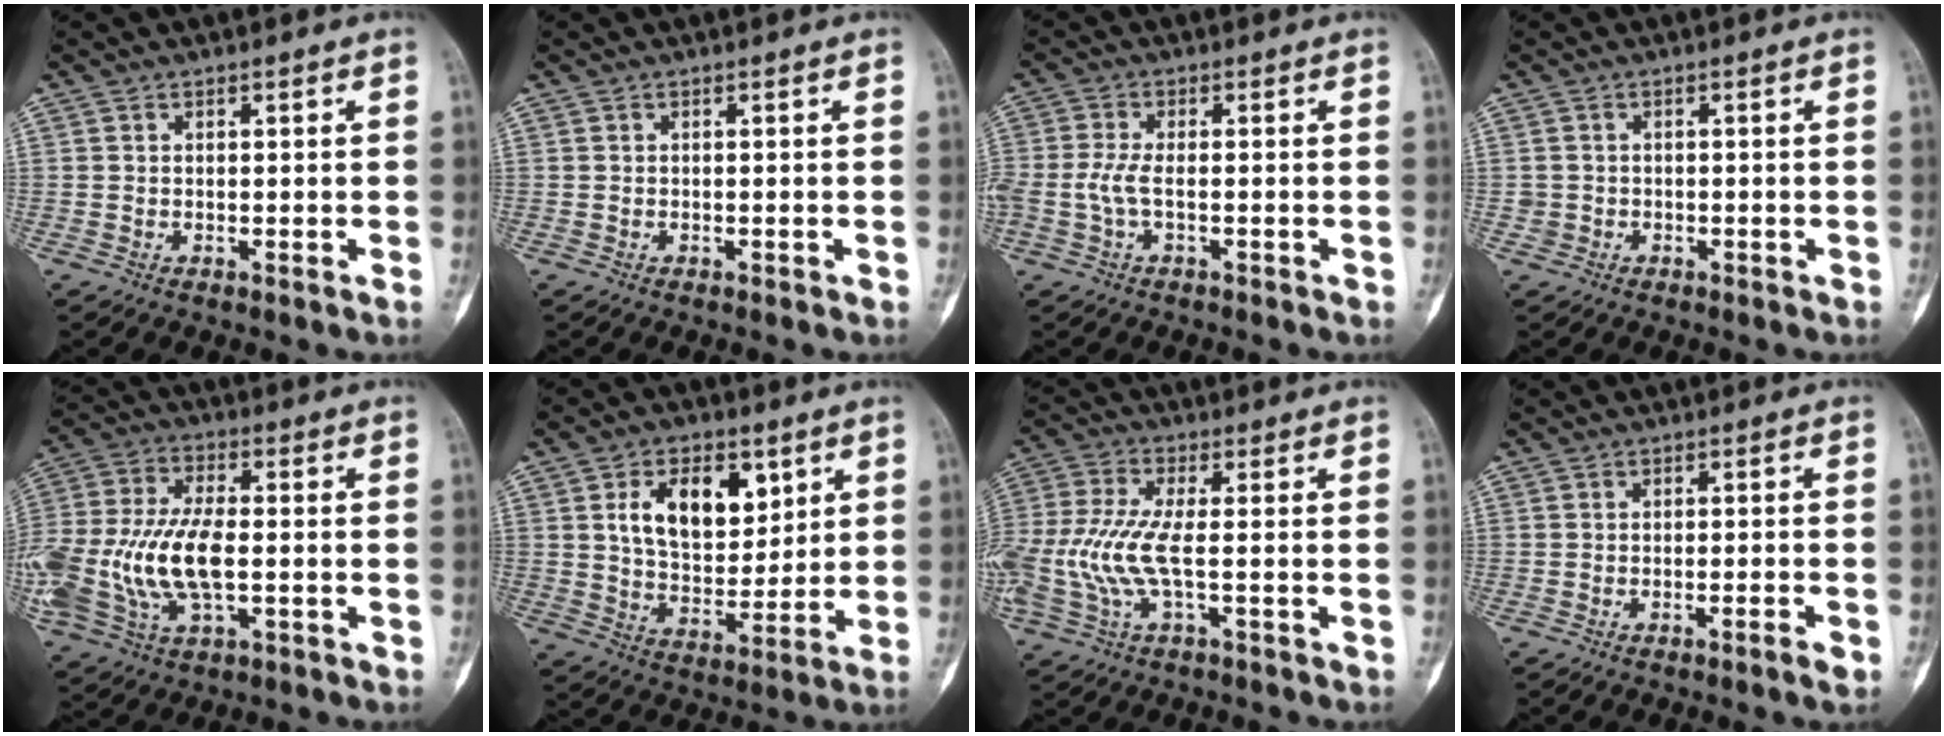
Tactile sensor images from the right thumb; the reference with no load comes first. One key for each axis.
{"total": 0.0}
{"total": 4.1, "fx": -1.0, "fy": 1.9, "fz": 3.5, "tx": -0.090, "ty": 0.008, "tz": -0.024}
{"total": 1.6, "fx": -0.4, "fy": 1.5, "fz": -0.1, "tx": 0.015, "ty": 0.009, "tz": -0.011}
{"total": 21.5, "fx": -3.2, "fy": 11.6, "fz": 17.8, "tx": -0.407, "ty": 0.007, "tz": -0.051}
{"total": 13.9, "fx": 4.9, "fy": 8.5, "fz": 9.8, "tx": -0.117, "ty": -0.021, "tz": 0.092}
{"total": 12.4, "fx": -2.1, "fy": 4.6, "fz": 11.3, "tx": -0.282, "ty": 0.010, "tz": -0.043}
{"total": 2.2, "fx": -1.2, "fy": 0.4, "fz": 1.8, "tx": -0.027, "ty": 0.006, "tz": -0.019}